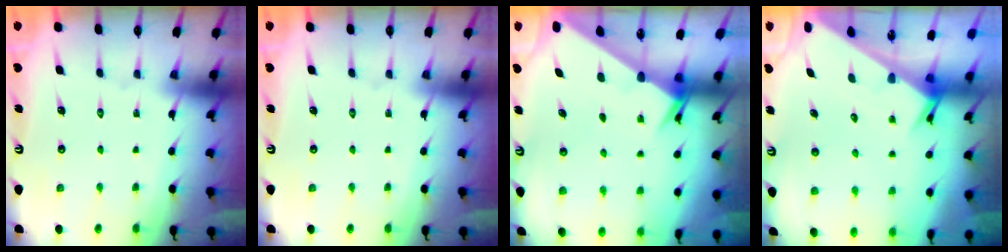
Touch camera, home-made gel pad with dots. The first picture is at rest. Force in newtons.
{"total": 0.0}
{"total": 1.9, "press": 1.9, "slide": 0.2}
{"total": 3.1, "press": 3.1, "slide": 0.2}